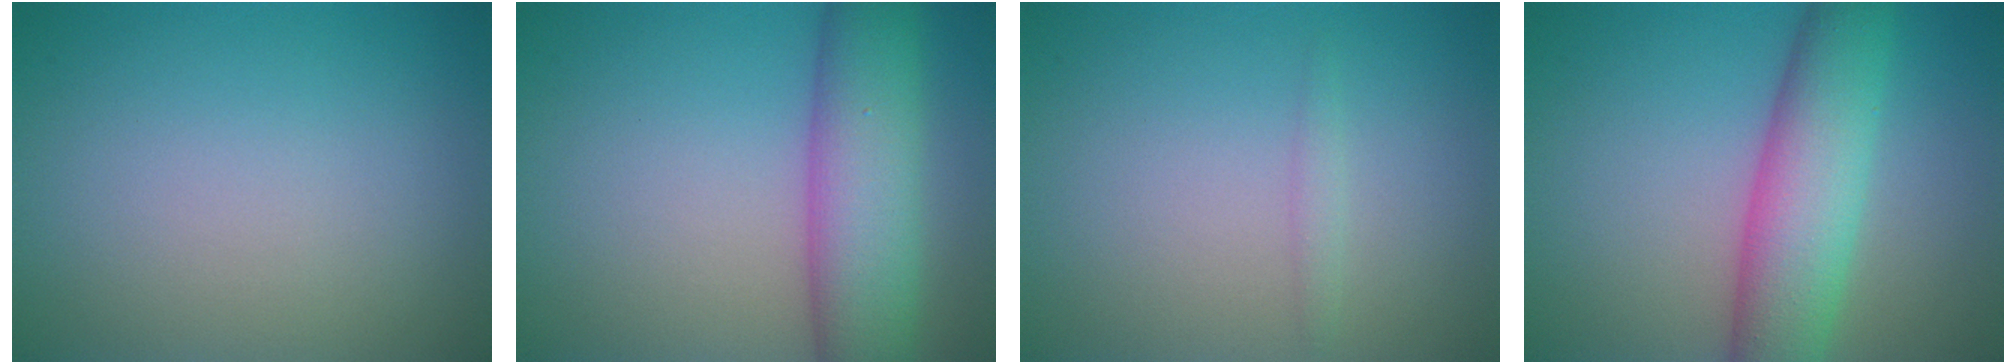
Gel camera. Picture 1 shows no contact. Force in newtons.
{"total": 7.9, "press": 7.9, "slide": 0.4}
{"total": 0.8, "press": 0.8, "slide": 0.1}
{"total": 7.3, "press": 7.2, "slide": 0.1}